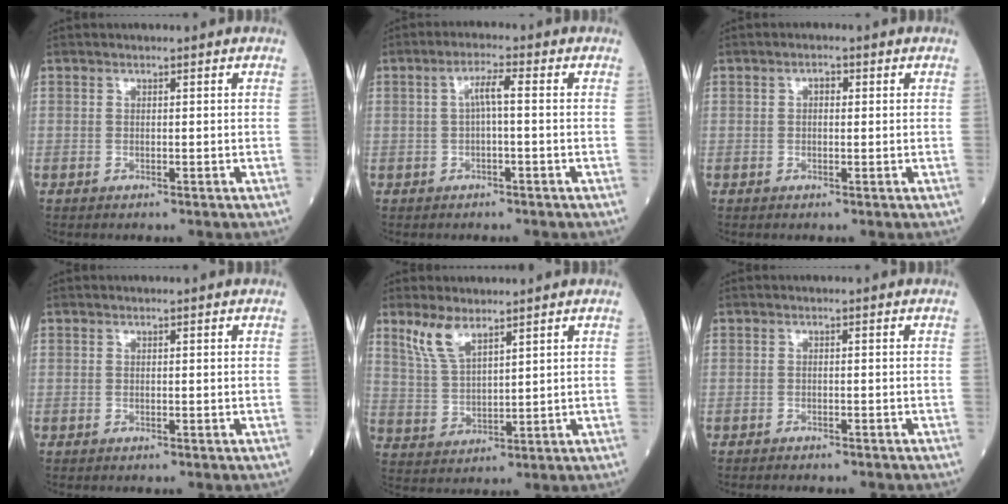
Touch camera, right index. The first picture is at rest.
{"total": 3.1, "force": [0.1, 0.3, 3.1], "torque": [-0.053, 0.011, 0.002]}
{"total": 1.2, "force": [0.2, 0.8, 0.9], "torque": [-0.011, 0.008, 0.001]}
{"total": 0.0}
{"total": 5.7, "force": [4.2, 1.6, 3.6], "torque": [-0.087, 0.005, 0.090]}
{"total": 3.2, "force": [-2.9, 0.6, 1.1], "torque": [-0.015, -0.003, -0.035]}